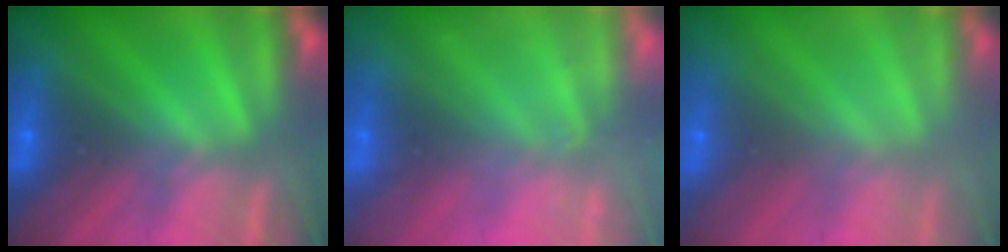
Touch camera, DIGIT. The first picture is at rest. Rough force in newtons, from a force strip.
{"total": 2.4}
{"total": 8.3}